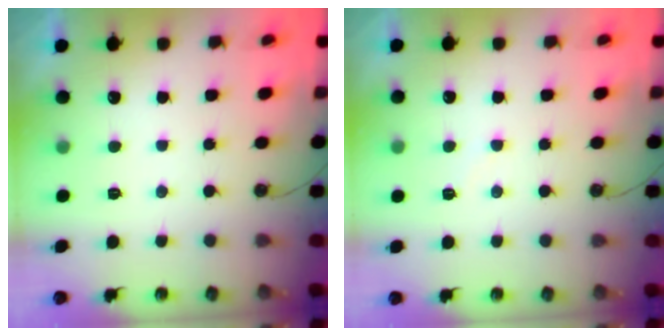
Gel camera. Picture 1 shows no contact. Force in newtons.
{"total": 5.1, "press": 5.0, "slide": 0.7}